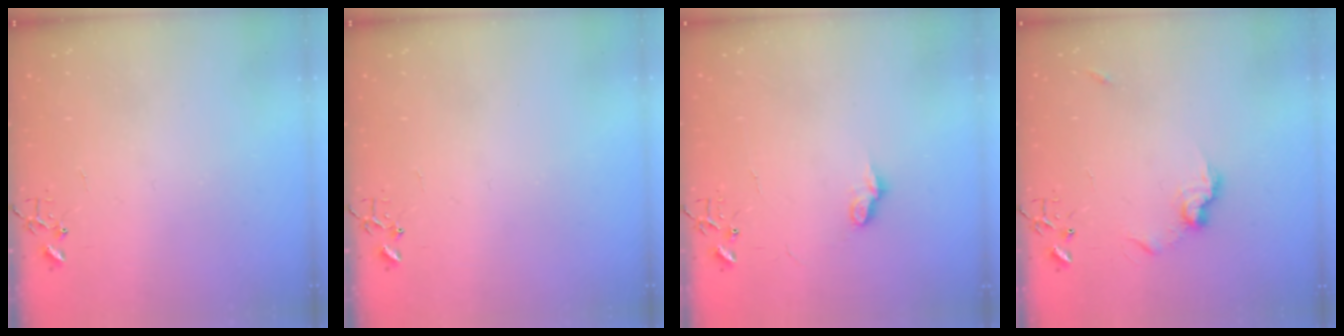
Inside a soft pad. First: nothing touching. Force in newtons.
{"total": 0.0}
{"total": 6.9, "press": 6.9, "slide": 0.2}
{"total": 8.8, "press": 8.8, "slide": 0.4}